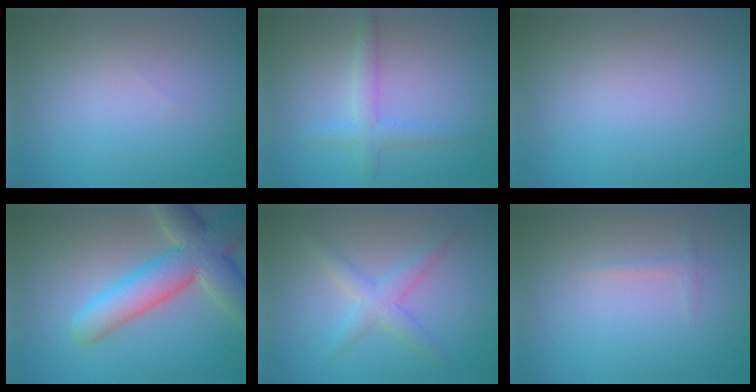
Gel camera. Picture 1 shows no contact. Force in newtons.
{"total": 2.3, "press": 2.3, "slide": 0.1}
{"total": 0.0}
{"total": 8.2, "press": 8.1, "slide": 0.7}
{"total": 2.6, "press": 2.6, "slide": 0.1}
{"total": 0.7, "press": 0.7, "slide": 0.1}